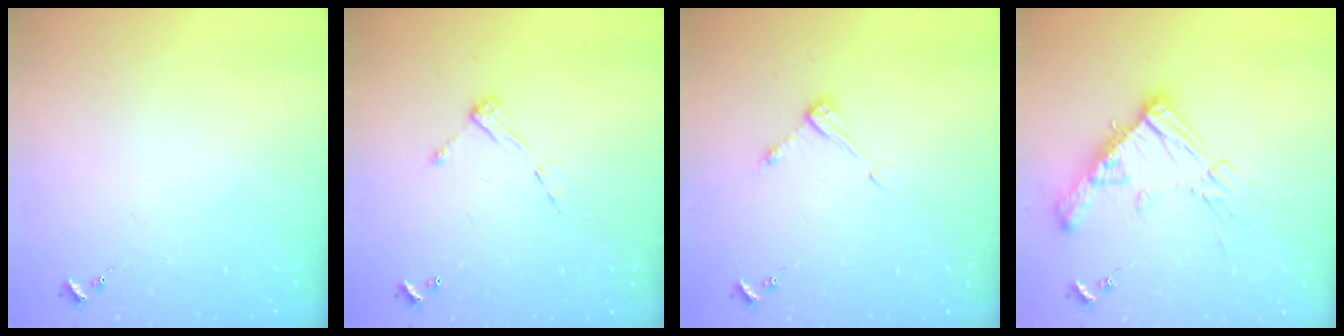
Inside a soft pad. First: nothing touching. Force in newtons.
{"total": 6.5, "press": 6.4, "slide": 0.6}
{"total": 5.2, "press": 5.1, "slide": 0.3}
{"total": 17.3, "press": 17.2, "slide": 1.7}